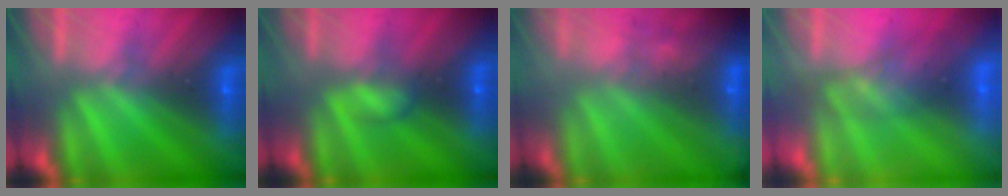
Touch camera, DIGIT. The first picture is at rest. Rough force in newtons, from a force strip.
{"total": 2.2}
{"total": 7.6}
{"total": 2.6}